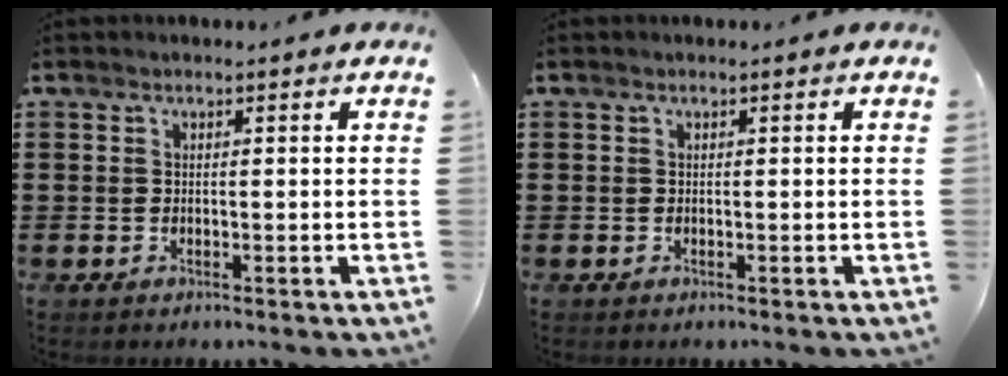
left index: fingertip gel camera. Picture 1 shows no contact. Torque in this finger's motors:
{"motor_torque": [0.13, 0.09, -0.02, -0.01]}